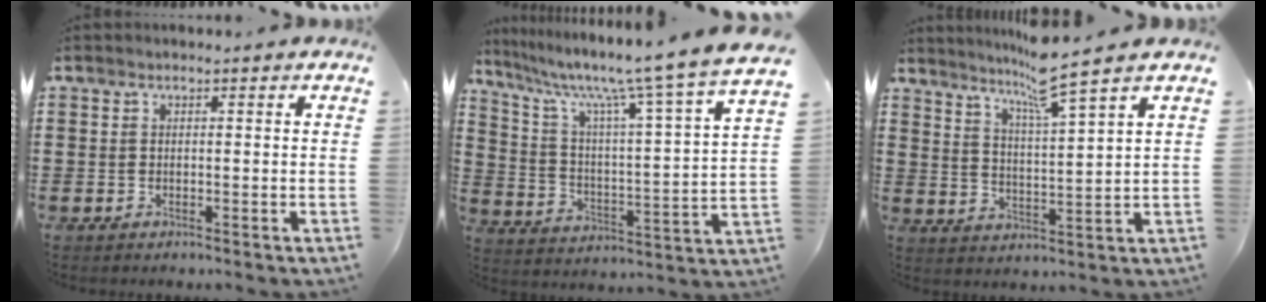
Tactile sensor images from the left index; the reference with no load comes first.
{"total": 9.4, "force": [7.8, -0.7, 5.1], "torque": [-0.125, -0.065, 0.115]}
{"total": 7.2, "force": [5.9, -0.9, 4.0], "torque": [-0.089, -0.031, 0.099]}